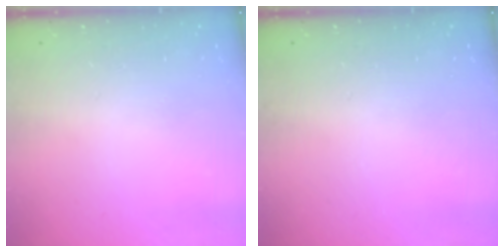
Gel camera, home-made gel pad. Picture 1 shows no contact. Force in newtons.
{"total": 0.0}